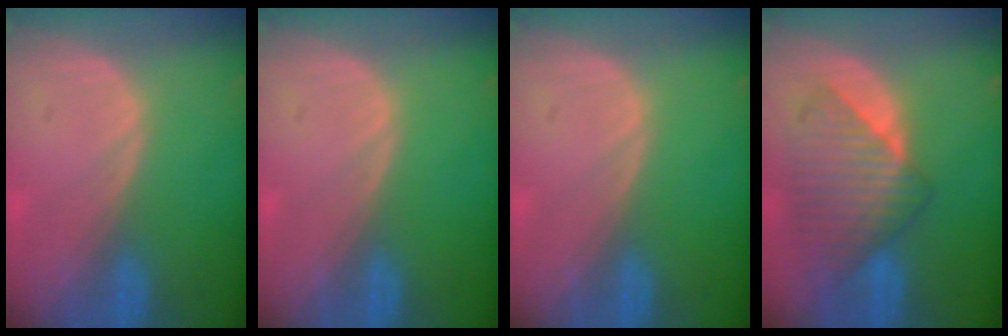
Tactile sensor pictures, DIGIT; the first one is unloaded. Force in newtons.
{"total": 0.0}
{"total": 0.0}
{"total": 8.6, "press": 8.1, "slide": 2.7}